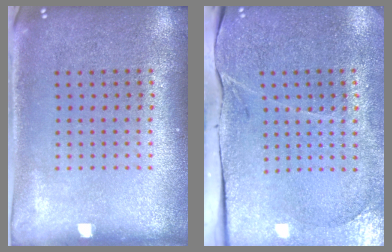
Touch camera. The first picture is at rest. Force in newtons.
{"total": 3.4, "press": 3.3, "slide": 0.9}